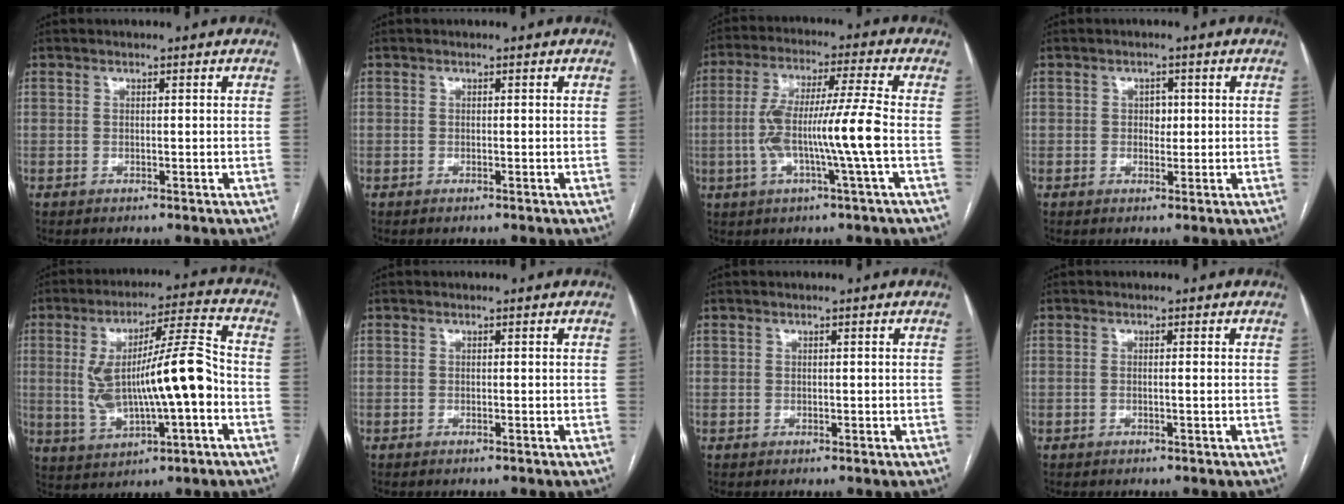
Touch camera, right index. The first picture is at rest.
{"total": 0.0}
{"total": 11.4, "force": [-2.0, -0.7, 11.2], "torque": [-0.217, 0.008, -0.040]}
{"total": 1.6, "force": [0.2, 1.2, 1.1], "torque": [-0.012, 0.002, 0.003]}
{"total": 14.9, "force": [-1.3, 2.3, 14.6], "torque": [-0.264, 0.020, -0.013]}
{"total": 0.0}
{"total": 0.5, "force": [0.2, 0.5, 0.0], "torque": [0.005, 0.001, 0.004]}
{"total": 0.7, "force": [-0.1, -0.2, 0.7], "torque": [-0.012, 0.000, -0.002]}